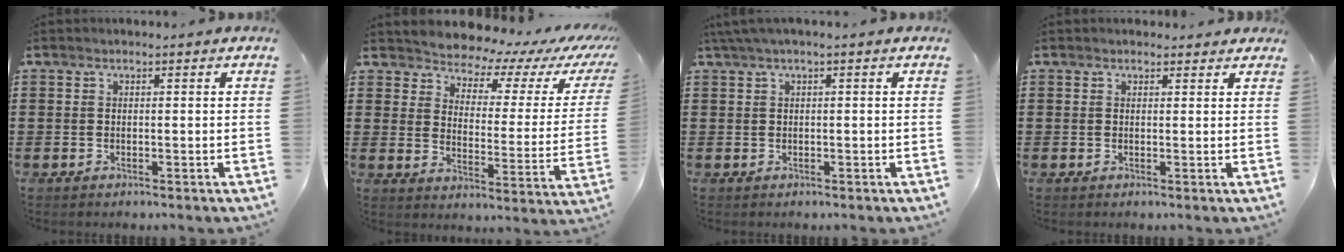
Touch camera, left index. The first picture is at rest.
{"total": 4.0, "force": [3.9, 1.1, 0.4], "torque": [-0.030, -0.041, 0.058]}
{"total": 1.3, "force": [-0.1, 0.1, 1.3], "torque": [-0.020, -0.003, -0.002]}
{"total": 1.1, "force": [0.9, 0.7, 0.0], "torque": [-0.004, 0.006, 0.017]}